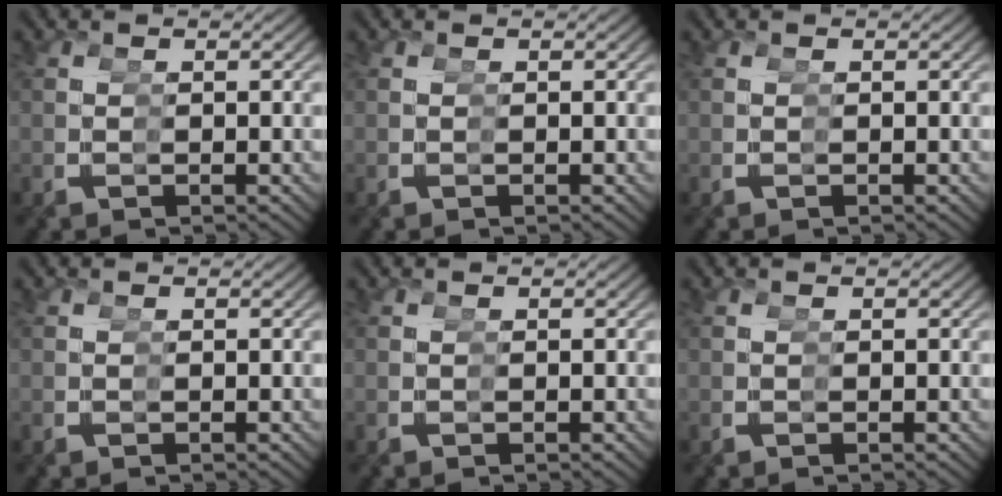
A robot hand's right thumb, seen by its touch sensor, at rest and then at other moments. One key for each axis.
{"total": 0.0}
{"total": 0.0}
{"total": 0.0}
{"total": 0.0}
{"total": 0.0}